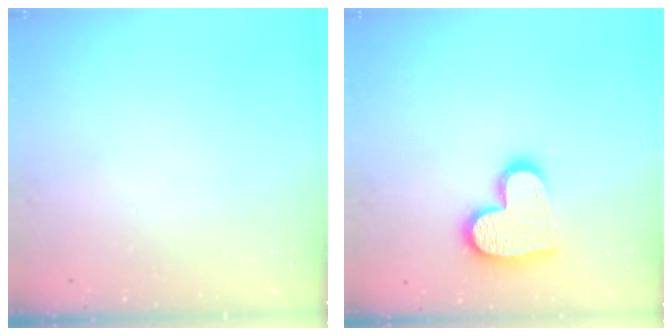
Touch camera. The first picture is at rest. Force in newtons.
{"total": 13.9, "press": 13.9, "slide": 1.2}